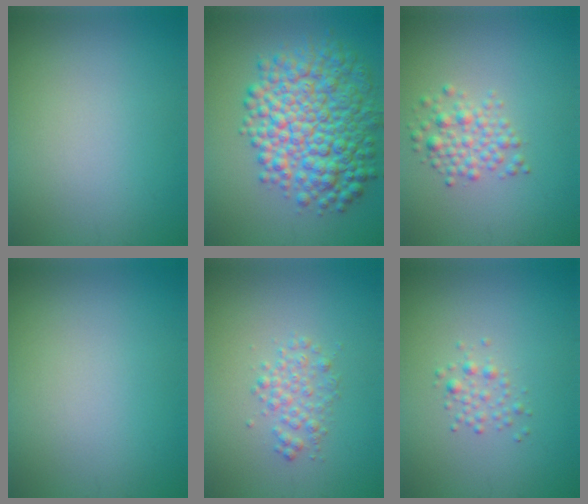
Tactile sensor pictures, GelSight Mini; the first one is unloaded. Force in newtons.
{"total": 9.7, "press": 9.7, "slide": 0.1}
{"total": 2.5, "press": 2.5, "slide": 0.1}
{"total": 0.0}
{"total": 2.0, "press": 2.0, "slide": 0.0}
{"total": 1.3, "press": 1.3, "slide": 0.0}